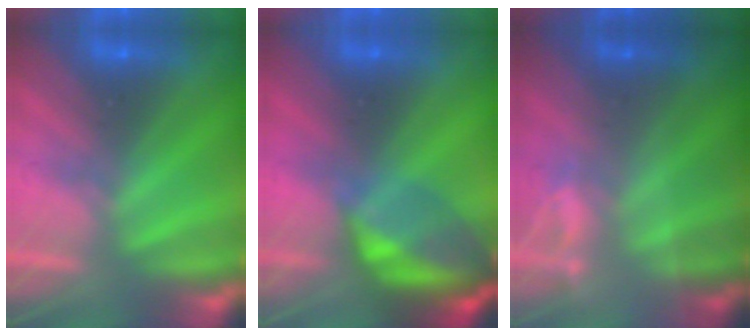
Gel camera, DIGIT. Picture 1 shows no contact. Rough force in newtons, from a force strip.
{"total": 7.8}
{"total": 1.8}